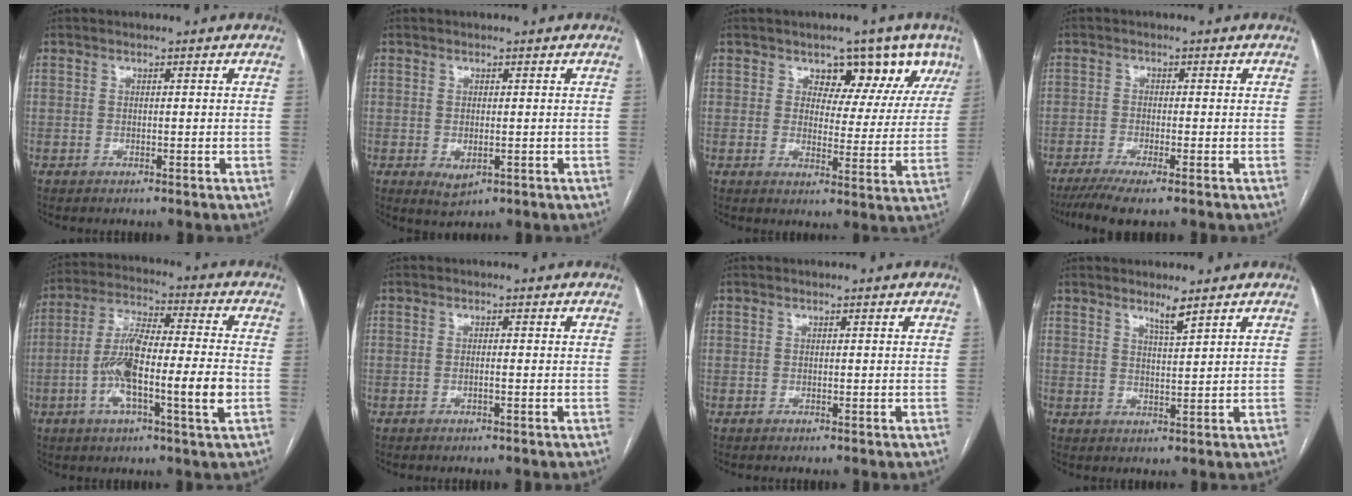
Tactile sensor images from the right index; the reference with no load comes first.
{"total": 2.4, "force": [-0.6, 1.3, 2.0], "torque": [-0.031, -0.006, 0.002]}
{"total": 9.5, "force": [5.8, 5.5, 5.2], "torque": [-0.051, 0.006, 0.065]}
{"total": 5.8, "force": [-4.1, 0.3, 4.1], "torque": [-0.066, -0.012, -0.071]}
{"total": 13.9, "force": [-3.1, 1.5, 13.4], "torque": [-0.246, 0.006, -0.058]}
{"total": 0.5, "force": [0.0, 0.0, 0.5], "torque": [-0.005, 0.002, 0.001]}
{"total": 0.0}
{"total": 2.7, "force": [2.1, 0.1, 1.6], "torque": [-0.031, -0.007, 0.039]}